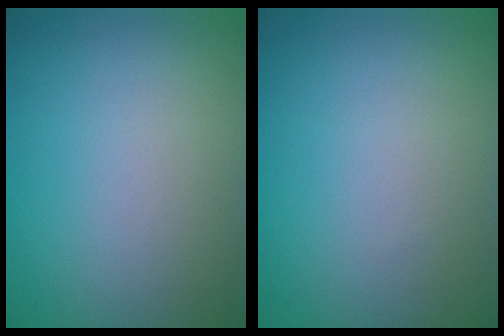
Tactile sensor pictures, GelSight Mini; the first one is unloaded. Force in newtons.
{"total": 0.0}